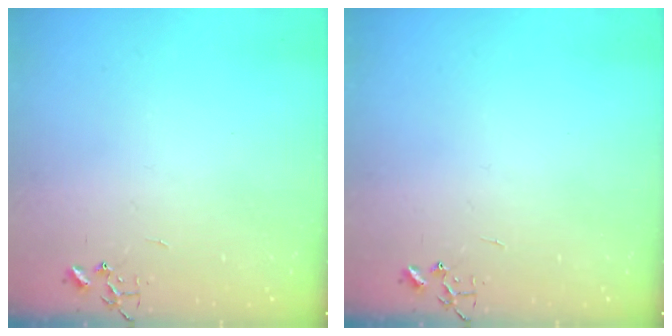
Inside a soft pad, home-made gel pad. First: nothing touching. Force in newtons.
{"total": 0.0}